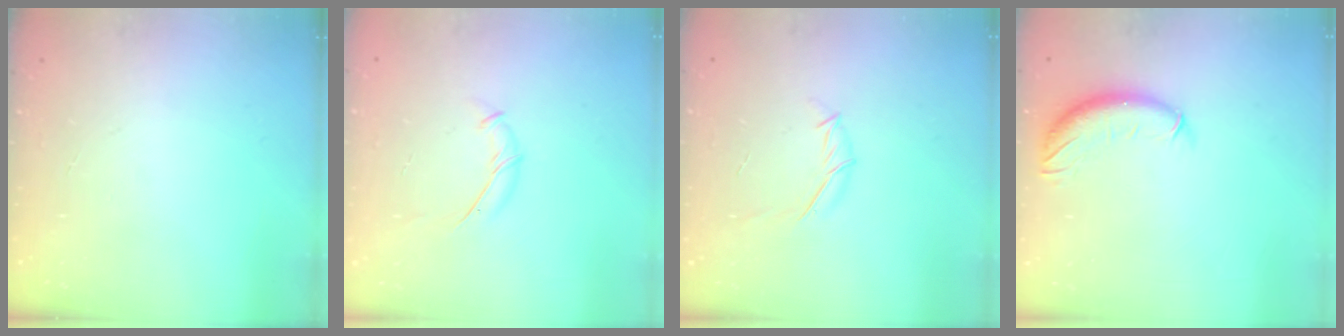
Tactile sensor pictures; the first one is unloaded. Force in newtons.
{"total": 6.6, "press": 6.5, "slide": 1.4}
{"total": 6.0, "press": 5.9, "slide": 1.0}
{"total": 10.2, "press": 10.0, "slide": 2.1}